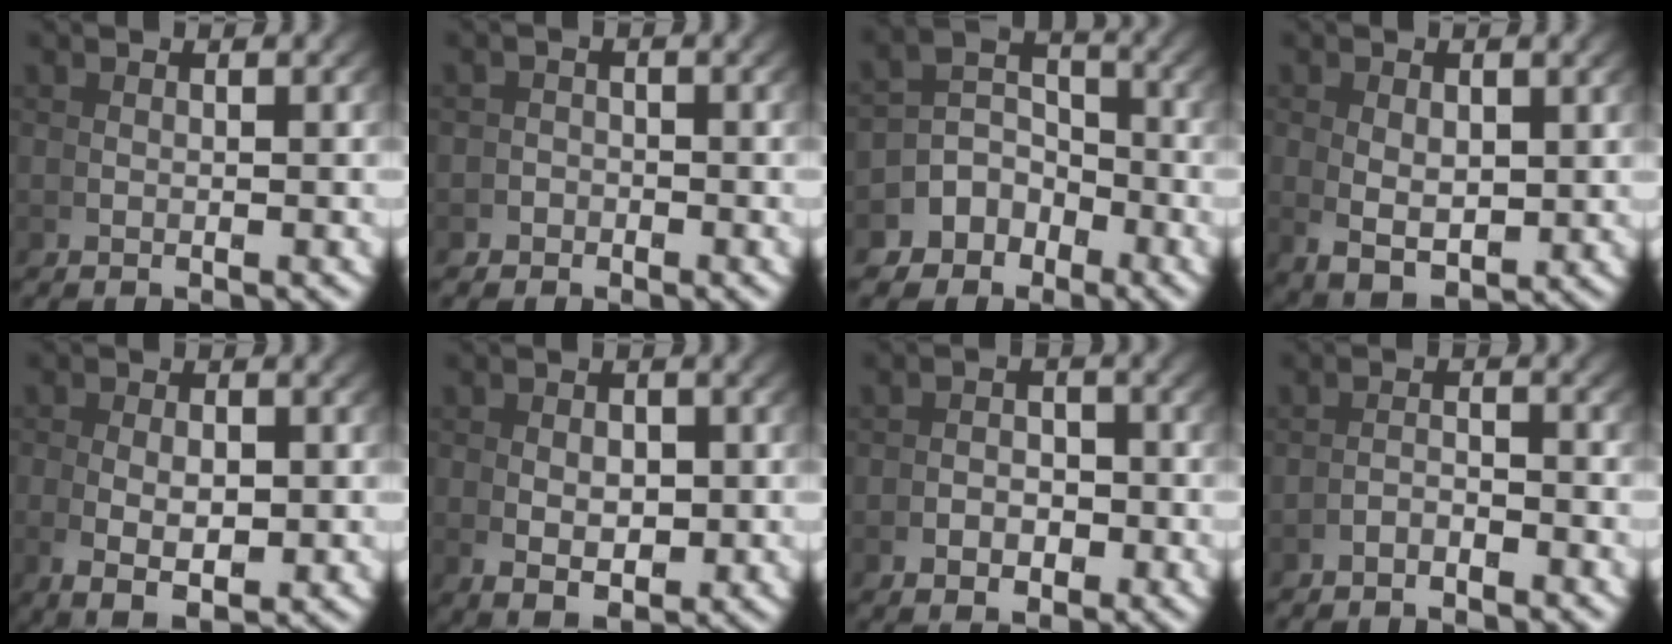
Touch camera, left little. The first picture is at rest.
{"total": 1.5, "force": [-1.3, 0.6, -0.7], "torque": [0.022, -0.005, -0.024]}
{"total": 7.0, "force": [-2.0, 6.0, 3.0], "torque": [-0.055, -0.017, -0.039]}
{"total": 4.4, "force": [-0.9, 2.7, 3.4], "torque": [-0.074, -0.036, 0.011]}
{"total": 5.2, "force": [-1.1, 2.8, 4.3], "torque": [-0.082, -0.021, -0.004]}
{"total": 3.7, "force": [-0.7, 2.1, 3.0], "torque": [-0.050, -0.024, 0.007]}
{"total": 2.1, "force": [-1.3, 1.2, 1.2], "torque": [0.005, -0.002, -0.025]}
{"total": 1.6, "force": [-1.6, -0.2, 0.3], "torque": [0.009, 0.000, -0.031]}